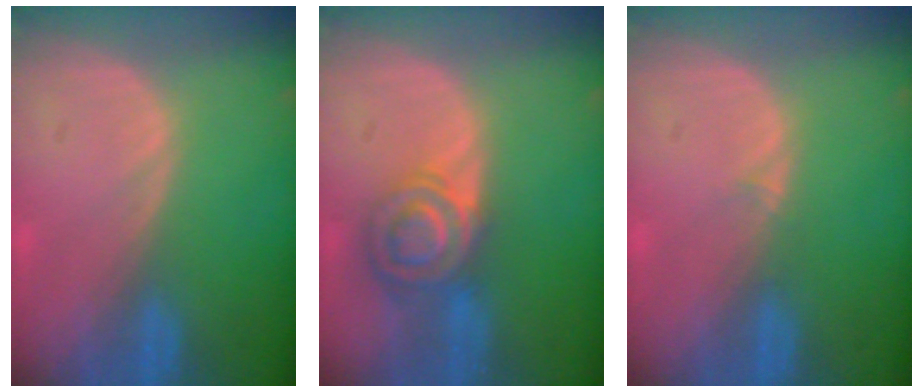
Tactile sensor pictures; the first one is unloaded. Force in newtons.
{"total": 7.3, "press": 6.1, "slide": 4.0}
{"total": 0.9, "press": 0.5, "slide": 0.7}